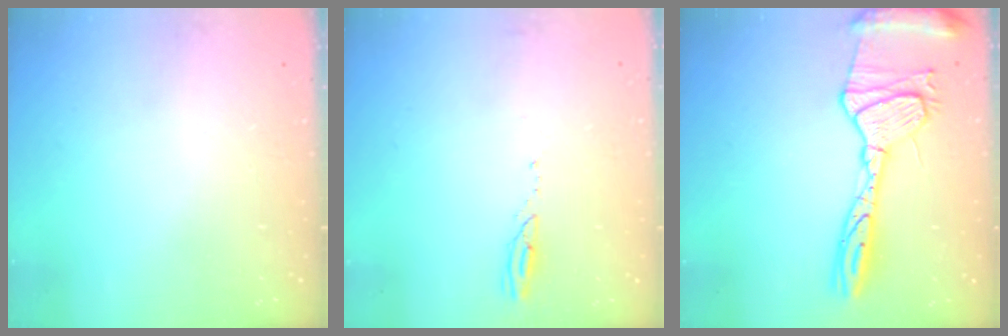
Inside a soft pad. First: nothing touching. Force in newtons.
{"total": 2.4, "press": 2.4, "slide": 0.3}
{"total": 17.8, "press": 17.7, "slide": 1.5}